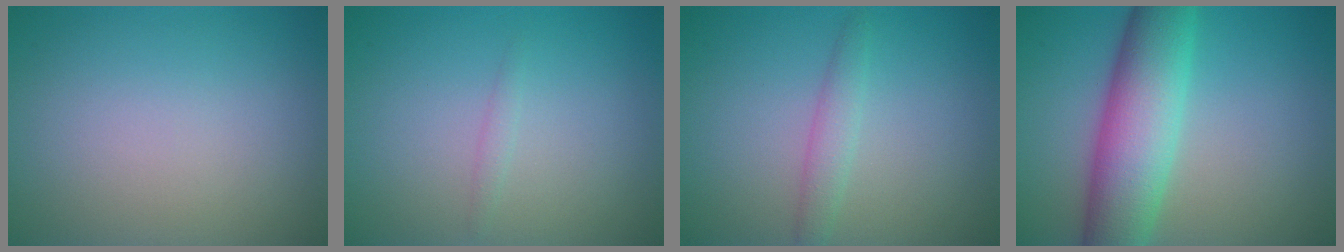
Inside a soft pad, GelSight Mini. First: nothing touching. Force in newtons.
{"total": 0.6, "press": 0.6, "slide": 0.0}
{"total": 1.7, "press": 1.7, "slide": 0.0}
{"total": 8.3, "press": 8.3, "slide": 0.1}